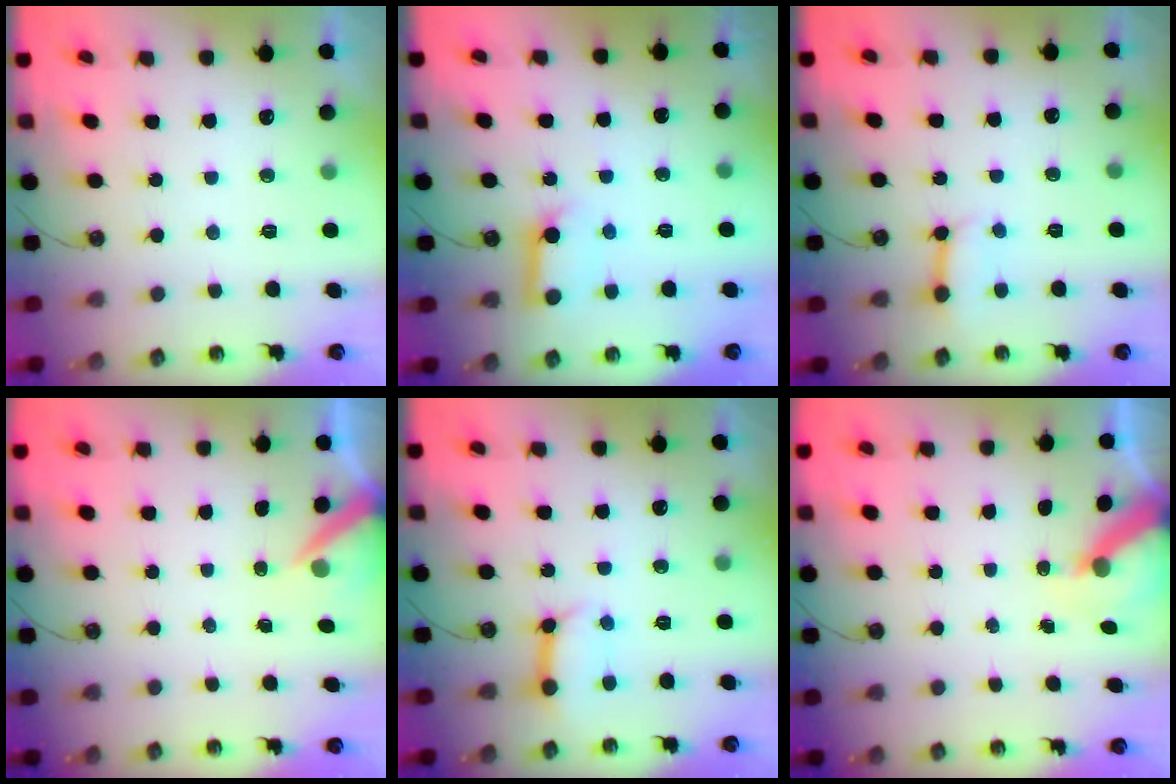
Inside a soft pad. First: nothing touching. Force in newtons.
{"total": 9.3, "press": 9.2, "slide": 1.0}
{"total": 5.7, "press": 5.7, "slide": 0.7}
{"total": 5.4, "press": 5.4, "slide": 0.5}
{"total": 9.6, "press": 9.5, "slide": 1.2}
{"total": 5.8, "press": 5.8, "slide": 0.4}